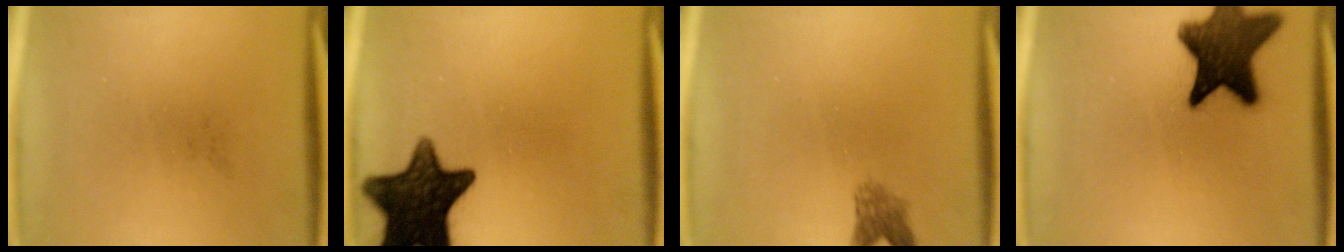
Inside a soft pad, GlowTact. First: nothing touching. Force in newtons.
{"total": 15.0}
{"total": 2.4}
{"total": 14.3}